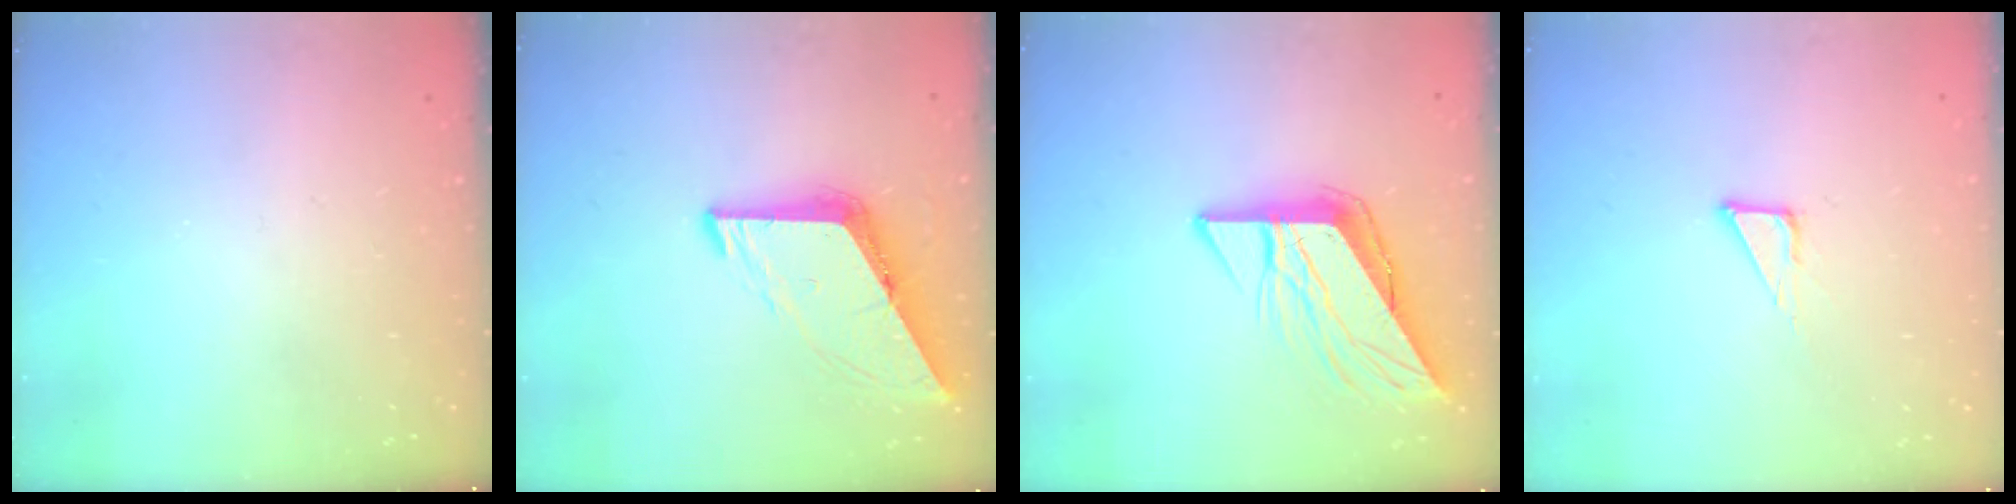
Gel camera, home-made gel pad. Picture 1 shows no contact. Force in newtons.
{"total": 7.8, "press": 7.8, "slide": 0.6}
{"total": 10.6, "press": 10.5, "slide": 1.3}
{"total": 1.9, "press": 1.9, "slide": 0.1}